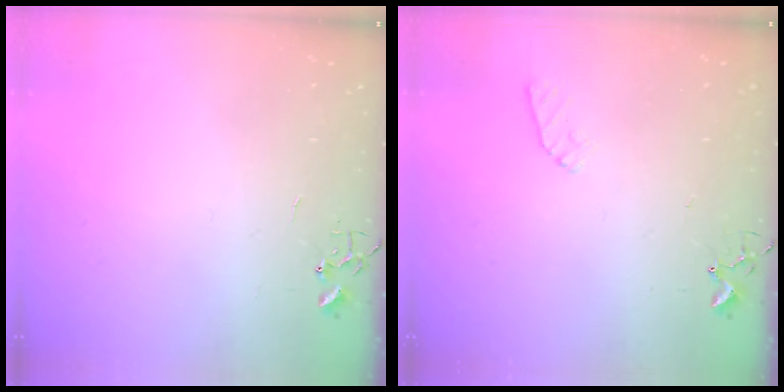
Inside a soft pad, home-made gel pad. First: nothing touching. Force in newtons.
{"total": 6.6, "press": 6.5, "slide": 0.7}